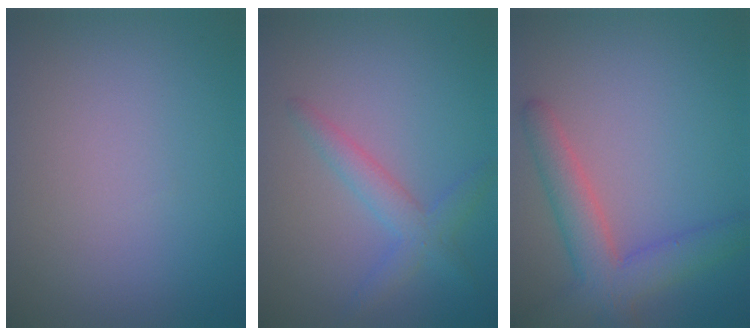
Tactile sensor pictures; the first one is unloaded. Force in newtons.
{"total": 2.7, "press": 2.7, "slide": 0.1}
{"total": 5.0, "press": 5.0, "slide": 0.3}